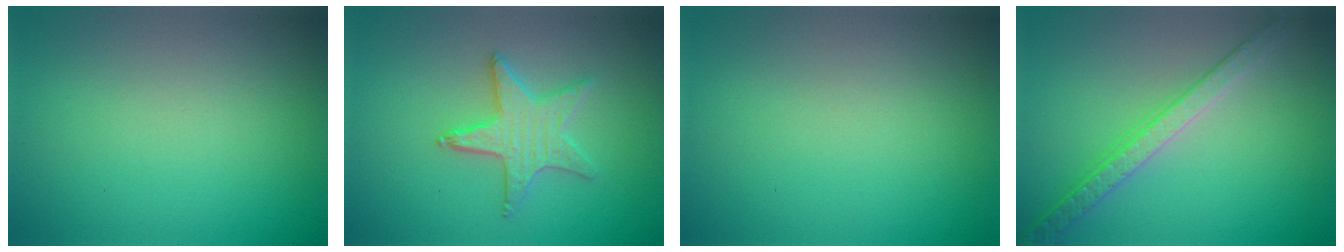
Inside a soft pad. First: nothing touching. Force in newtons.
{"total": 3.2, "press": 3.2, "slide": 0.2}
{"total": 0.0}
{"total": 3.6, "press": 3.3, "slide": 1.6}